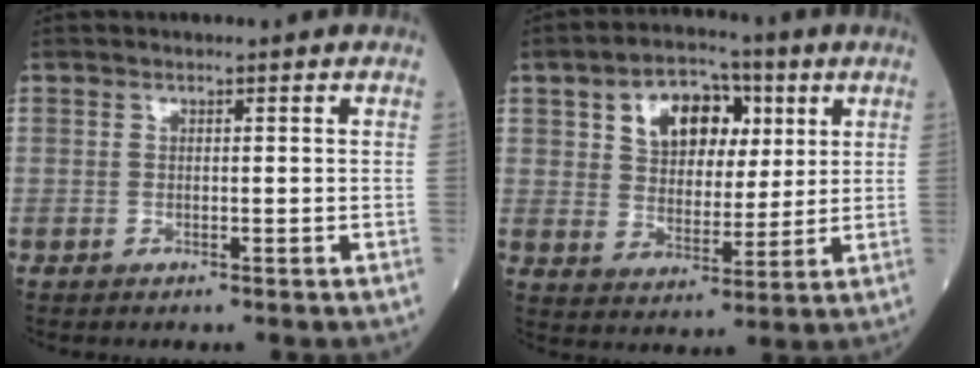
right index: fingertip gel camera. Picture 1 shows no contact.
{"total": 10.6, "force": [4.2, 6.9, 6.8], "torque": [-0.115, 0.028, 0.071]}